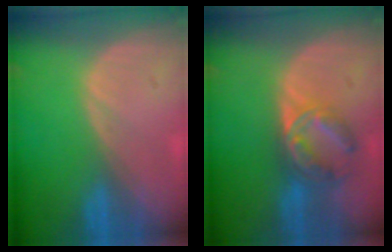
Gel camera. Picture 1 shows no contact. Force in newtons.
{"total": 7.1, "press": 6.1, "slide": 3.7}